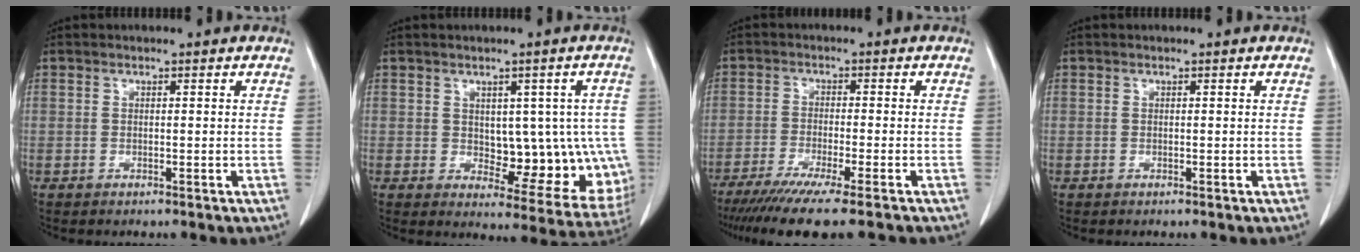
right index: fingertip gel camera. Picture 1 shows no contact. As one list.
[{"total": 13.7, "force": [-0.4, 7.9, 11.3], "torque": [-0.132, 0.014, 0.017]}, {"total": 13.2, "force": [-10.3, 0.6, 8.2], "torque": [-0.131, -0.036, -0.161]}, {"total": 0.0}]